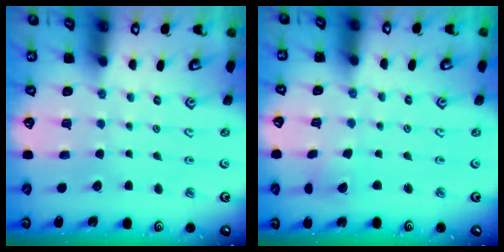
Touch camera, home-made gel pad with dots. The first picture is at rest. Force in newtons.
{"total": 2.3, "press": 2.3, "slide": 0.3}